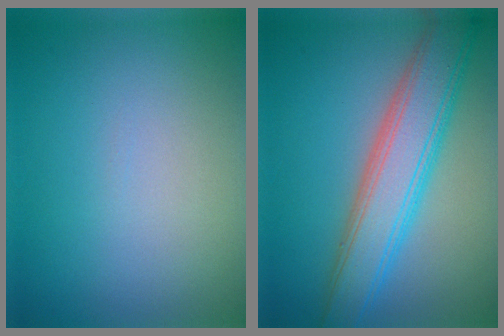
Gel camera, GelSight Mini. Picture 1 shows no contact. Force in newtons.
{"total": 6.9, "press": 6.9, "slide": 0.1}